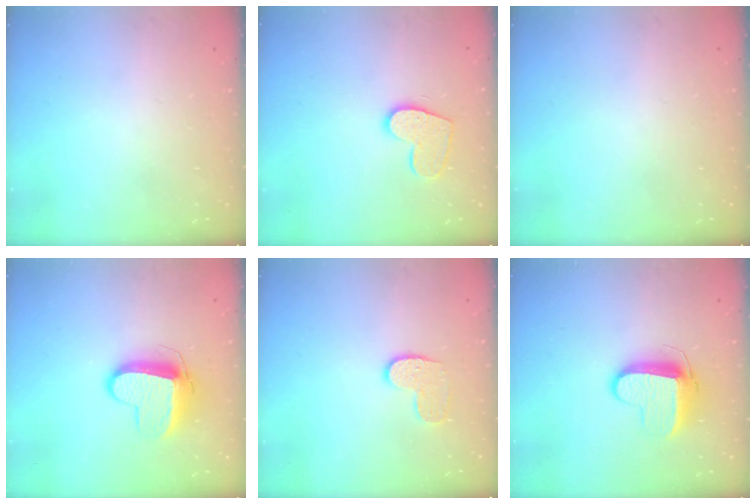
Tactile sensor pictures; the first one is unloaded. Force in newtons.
{"total": 10.6, "press": 10.5, "slide": 0.8}
{"total": 0.0}
{"total": 11.1, "press": 11.1, "slide": 0.4}
{"total": 7.3, "press": 7.3, "slide": 0.2}
{"total": 10.3, "press": 10.3, "slide": 1.1}